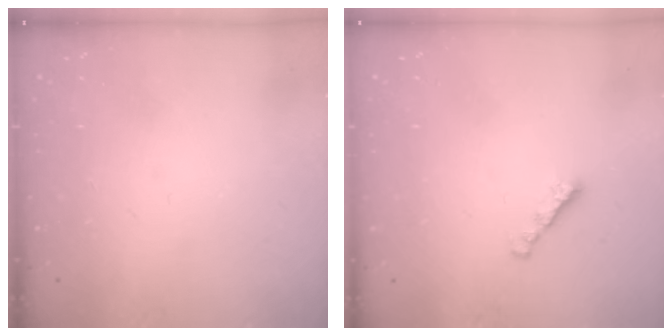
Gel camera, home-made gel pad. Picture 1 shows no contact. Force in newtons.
{"total": 1.6, "press": 1.5, "slide": 0.5}